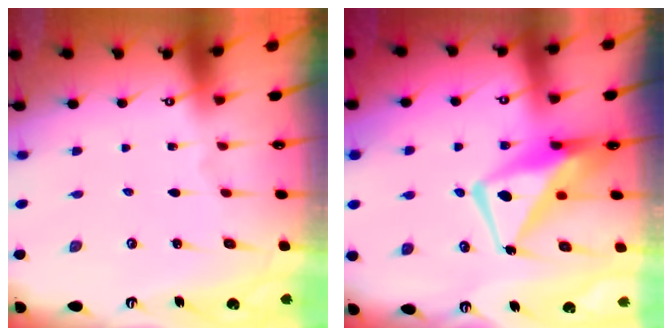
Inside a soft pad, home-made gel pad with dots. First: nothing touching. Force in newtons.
{"total": 12.0, "press": 11.9, "slide": 1.4}